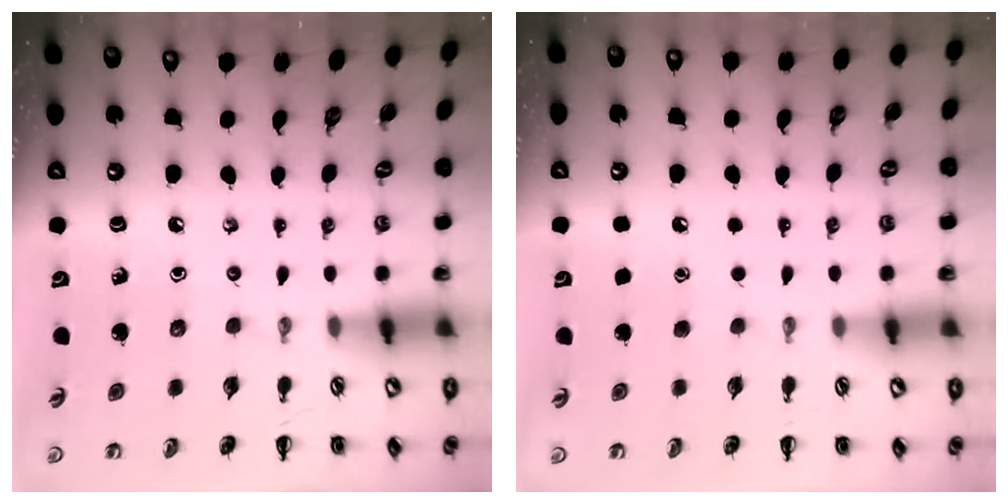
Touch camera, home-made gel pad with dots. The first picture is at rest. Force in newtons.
{"total": 1.9, "press": 1.9, "slide": 0.2}